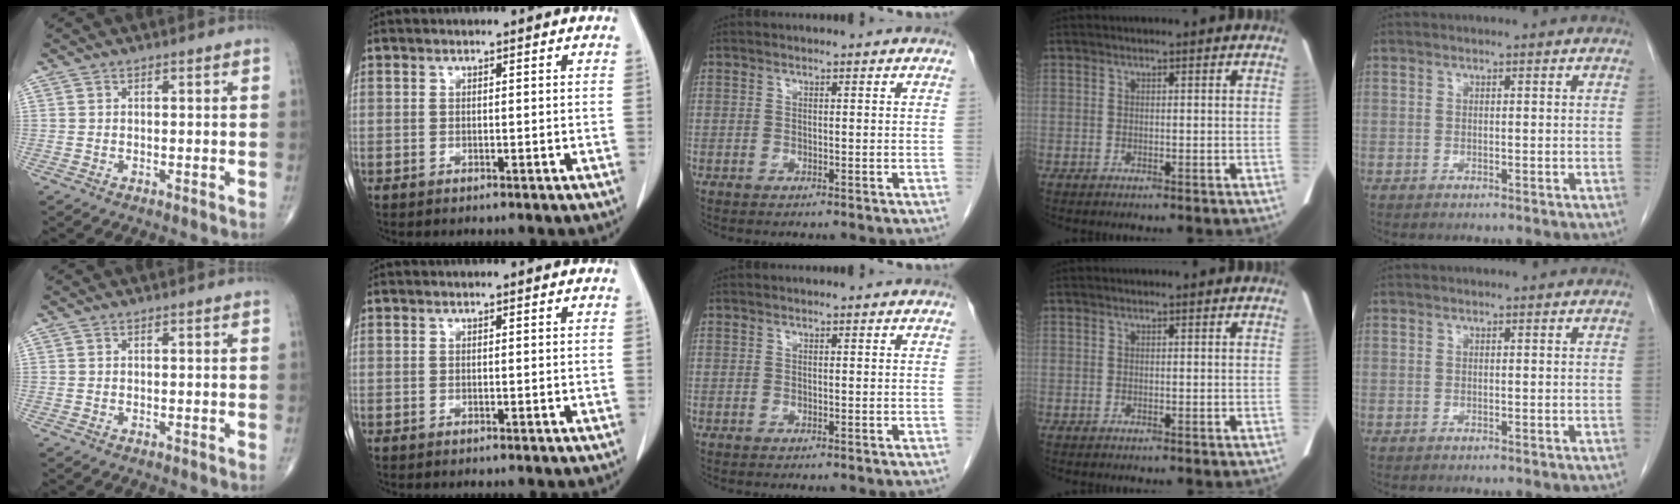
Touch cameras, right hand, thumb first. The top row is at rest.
{}